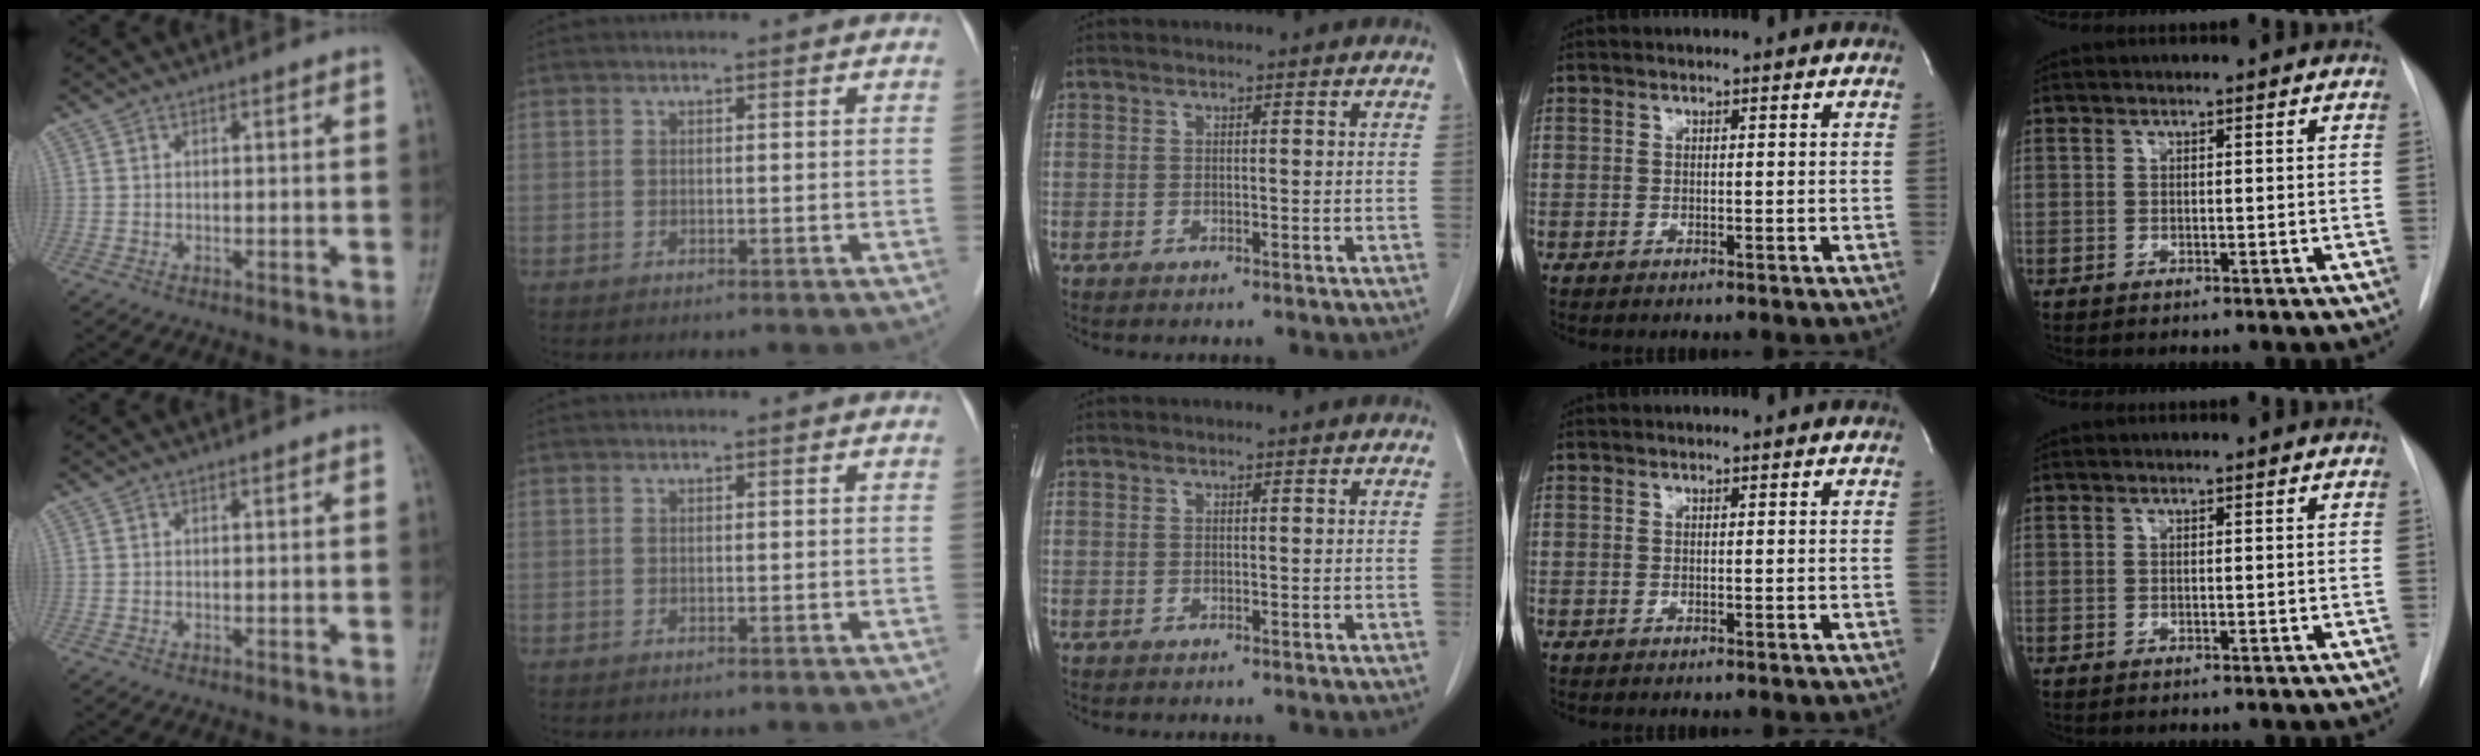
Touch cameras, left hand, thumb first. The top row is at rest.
{}